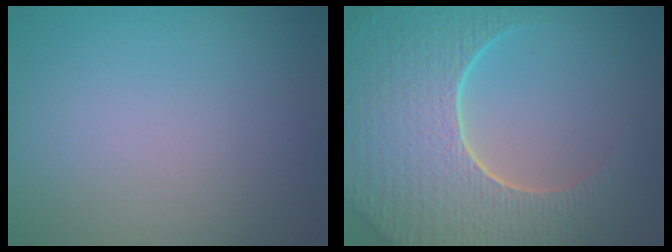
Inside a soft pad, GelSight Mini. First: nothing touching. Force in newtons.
{"total": 9.3, "press": 6.6, "slide": 6.5}